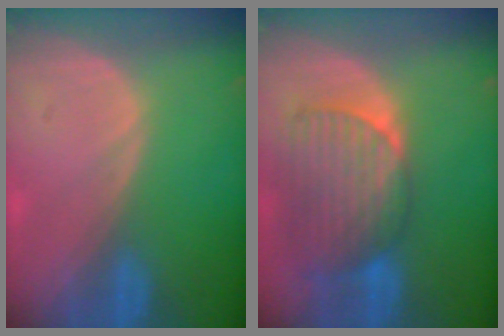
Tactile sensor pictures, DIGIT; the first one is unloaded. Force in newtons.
{"total": 9.2, "press": 8.3, "slide": 3.9}